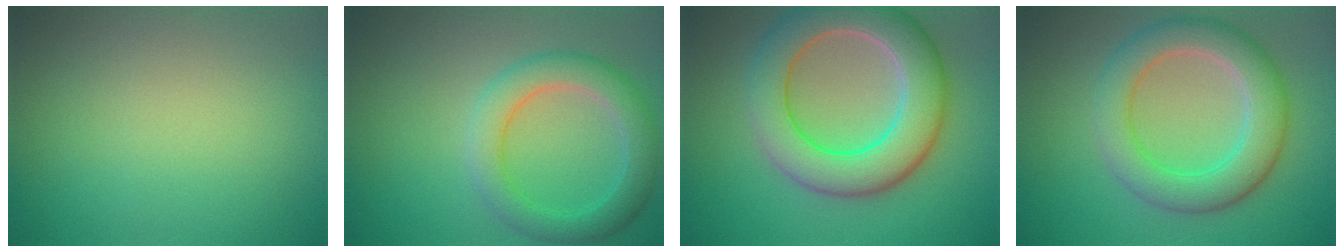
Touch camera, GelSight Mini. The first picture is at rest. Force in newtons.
{"total": 4.2, "press": 4.2, "slide": 0.3}
{"total": 8.4, "press": 8.4, "slide": 0.5}
{"total": 5.0, "press": 5.0, "slide": 0.4}